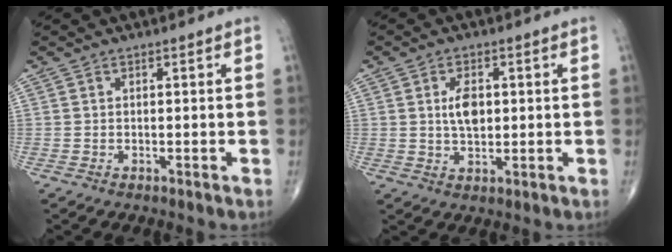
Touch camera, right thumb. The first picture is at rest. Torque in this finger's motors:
{"motor_torque": [0.53, 0.30, 0.42, 0.19, 0.03]}